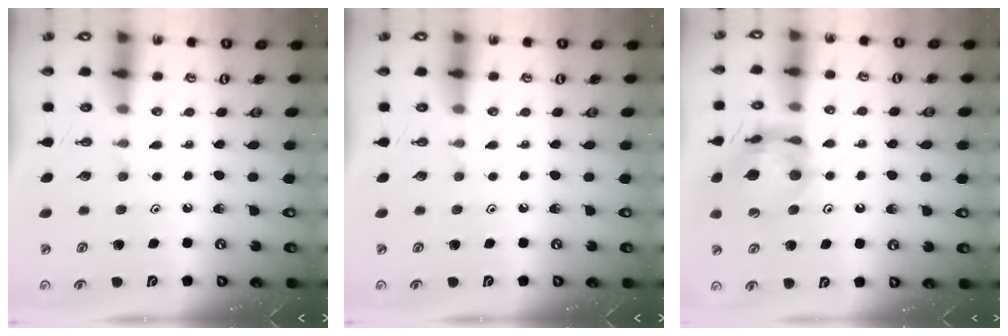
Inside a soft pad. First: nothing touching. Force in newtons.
{"total": 0.0}
{"total": 14.4, "press": 14.3, "slide": 1.6}